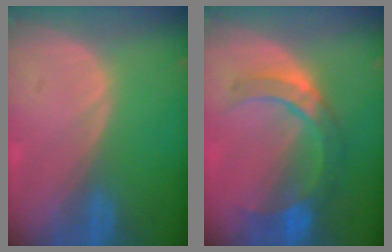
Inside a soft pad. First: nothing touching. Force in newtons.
{"total": 7.1, "press": 7.0, "slide": 0.8}